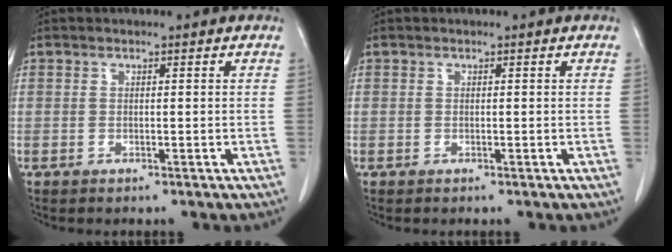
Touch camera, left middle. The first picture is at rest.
{"total": 0.0}